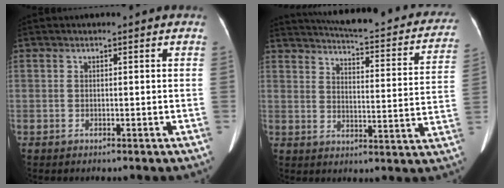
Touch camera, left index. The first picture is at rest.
{"total": 26.7, "force": [23.6, 5.1, 11.4], "torque": [-0.164, -0.041, 0.276]}